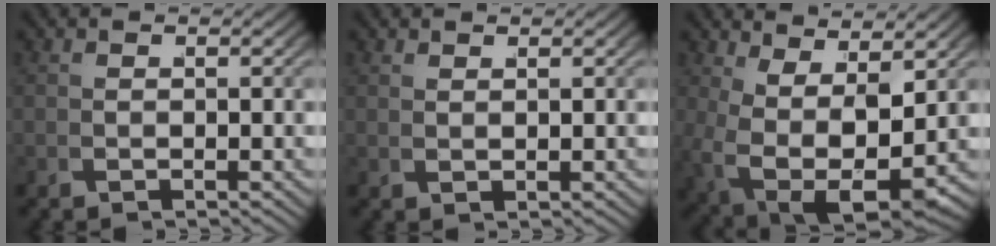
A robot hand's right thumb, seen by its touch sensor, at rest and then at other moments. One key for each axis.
{"total": 1.1, "fx": 1.1, "fy": -0.3, "fz": 0.1, "tx": 0.002, "ty": 0.002, "tz": 0.028}
{"total": 10.7, "fx": -0.6, "fy": 7.3, "fz": 7.8, "tx": -0.185, "ty": -0.063, "tz": 0.019}